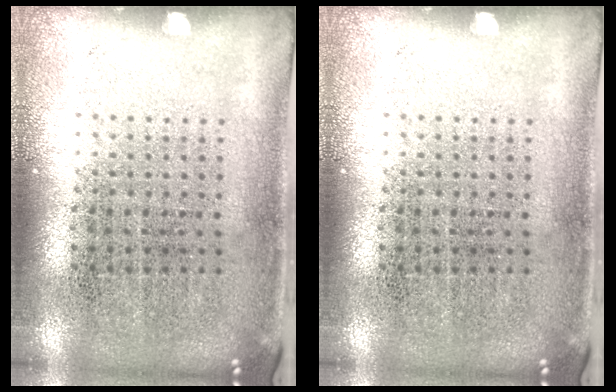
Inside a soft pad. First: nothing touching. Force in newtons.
{"total": 0.0}